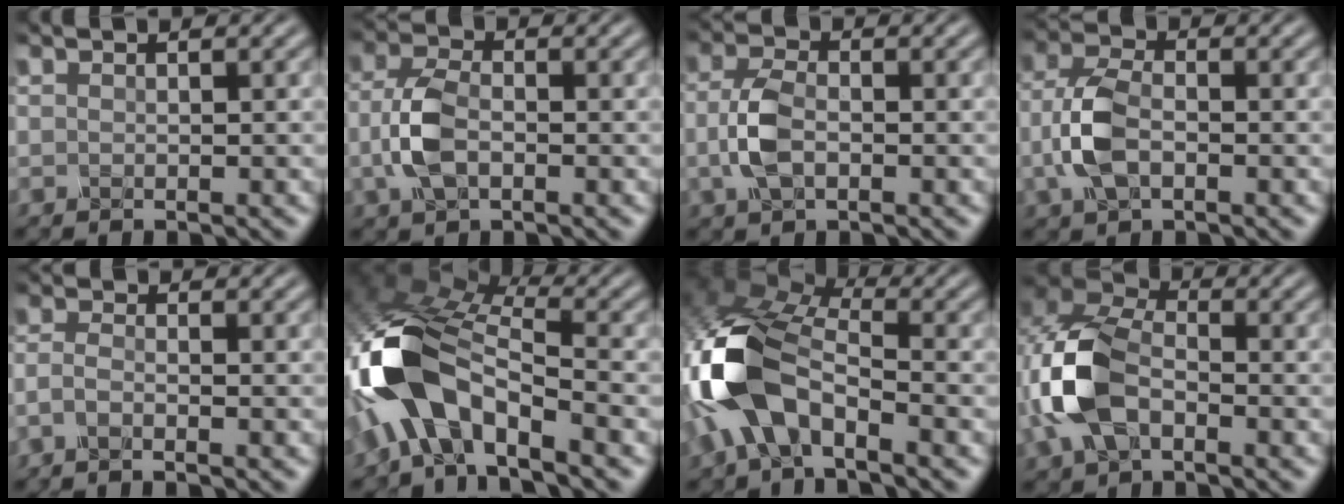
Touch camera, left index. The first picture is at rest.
{"total": 4.0, "force": [-1.0, 2.4, 3.1], "torque": [-0.075, 0.005, -0.026]}
{"total": 3.5, "force": [-0.8, 2.1, 2.8], "torque": [-0.064, 0.005, -0.020]}
{"total": 4.5, "force": [-1.1, 2.7, 3.5], "torque": [-0.083, 0.006, -0.031]}
{"total": 1.8, "force": [-1.2, 0.5, 1.2], "torque": [-0.032, 0.000, -0.034]}
{"total": 10.1, "force": [-4.5, 4.9, 7.6], "torque": [-0.150, 0.014, -0.098]}
{"total": 11.3, "force": [-3.4, 6.1, 8.8], "torque": [-0.204, 0.000, -0.075]}
{"total": 7.9, "force": [-1.8, 5.2, 5.7], "torque": [-0.142, 0.012, -0.051]}